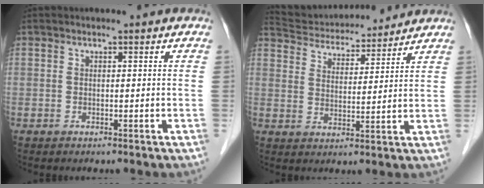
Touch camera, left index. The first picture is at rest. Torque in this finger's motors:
{"motor_torque": [0.00, -0.33, -0.01, -0.01]}